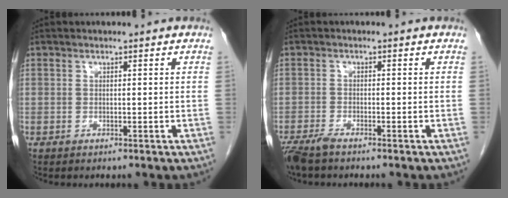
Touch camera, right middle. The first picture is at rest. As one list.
[{"total": 3.3, "force": [-2.7, 0.5, 1.9], "torque": [-0.039, -0.009, -0.051]}]